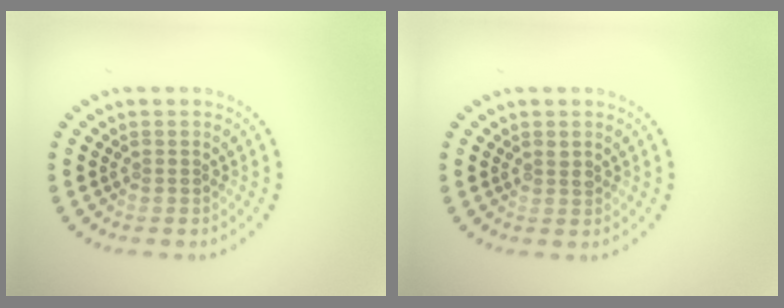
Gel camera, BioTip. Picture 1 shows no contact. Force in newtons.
{"total": 0.8, "press": 0.6, "slide": 0.4}